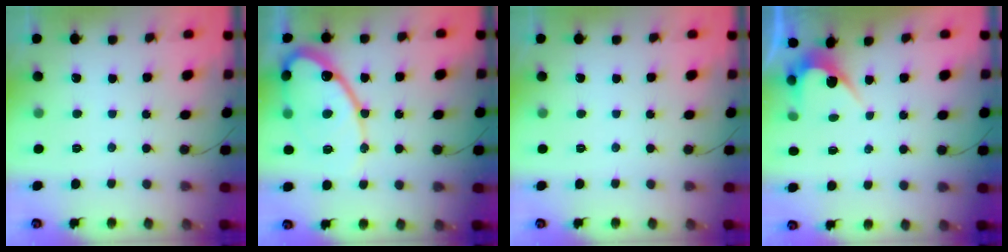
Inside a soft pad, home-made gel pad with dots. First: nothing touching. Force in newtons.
{"total": 16.4, "press": 16.3, "slide": 1.3}
{"total": 0.0}
{"total": 2.8, "press": 2.8, "slide": 0.1}